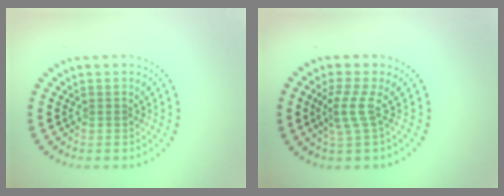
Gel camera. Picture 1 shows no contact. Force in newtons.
{"total": 2.3, "press": 1.5, "slide": 1.6}